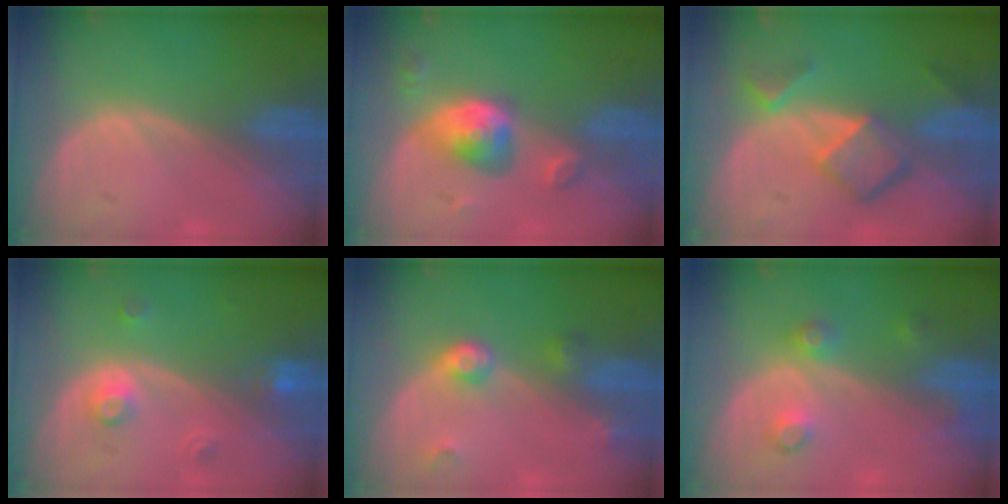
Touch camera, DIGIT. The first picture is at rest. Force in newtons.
{"total": 5.5, "press": 5.3, "slide": 1.3}
{"total": 7.0, "press": 6.0, "slide": 3.5}
{"total": 3.1, "press": 2.8, "slide": 1.2}
{"total": 3.9, "press": 3.6, "slide": 1.5}
{"total": 3.5, "press": 3.3, "slide": 1.3}